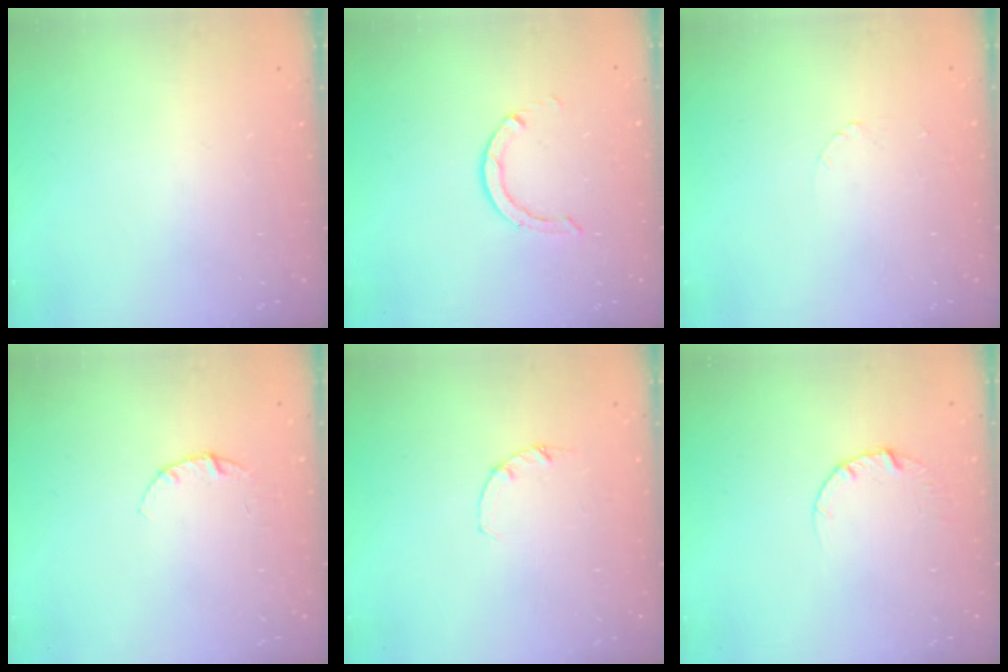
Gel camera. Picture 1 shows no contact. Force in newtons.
{"total": 3.2, "press": 3.2, "slide": 0.4}
{"total": 1.3, "press": 1.3, "slide": 0.1}
{"total": 3.8, "press": 3.8, "slide": 0.4}
{"total": 1.2, "press": 1.1, "slide": 0.3}
{"total": 4.1, "press": 4.1, "slide": 0.4}